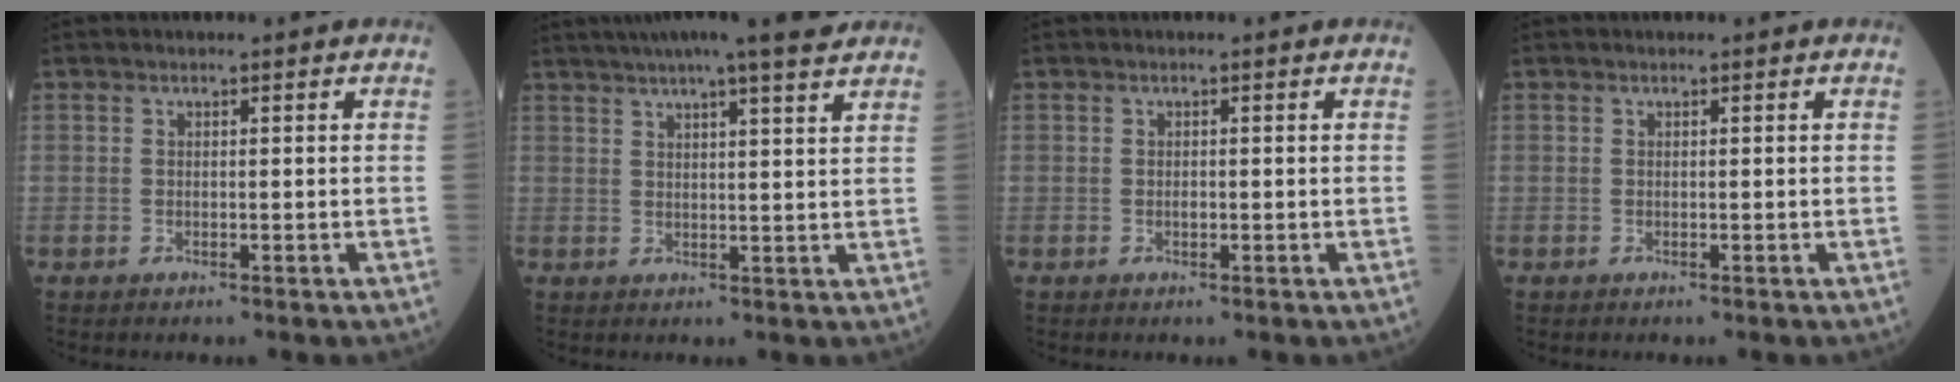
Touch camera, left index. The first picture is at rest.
{"total": 14.3, "force": [12.1, 0.9, 7.6], "torque": [-0.127, 0.026, 0.167]}
{"total": 0.7, "force": [-0.1, 0.4, 0.5], "torque": [-0.012, 0.001, 0.000]}
{"total": 0.0}